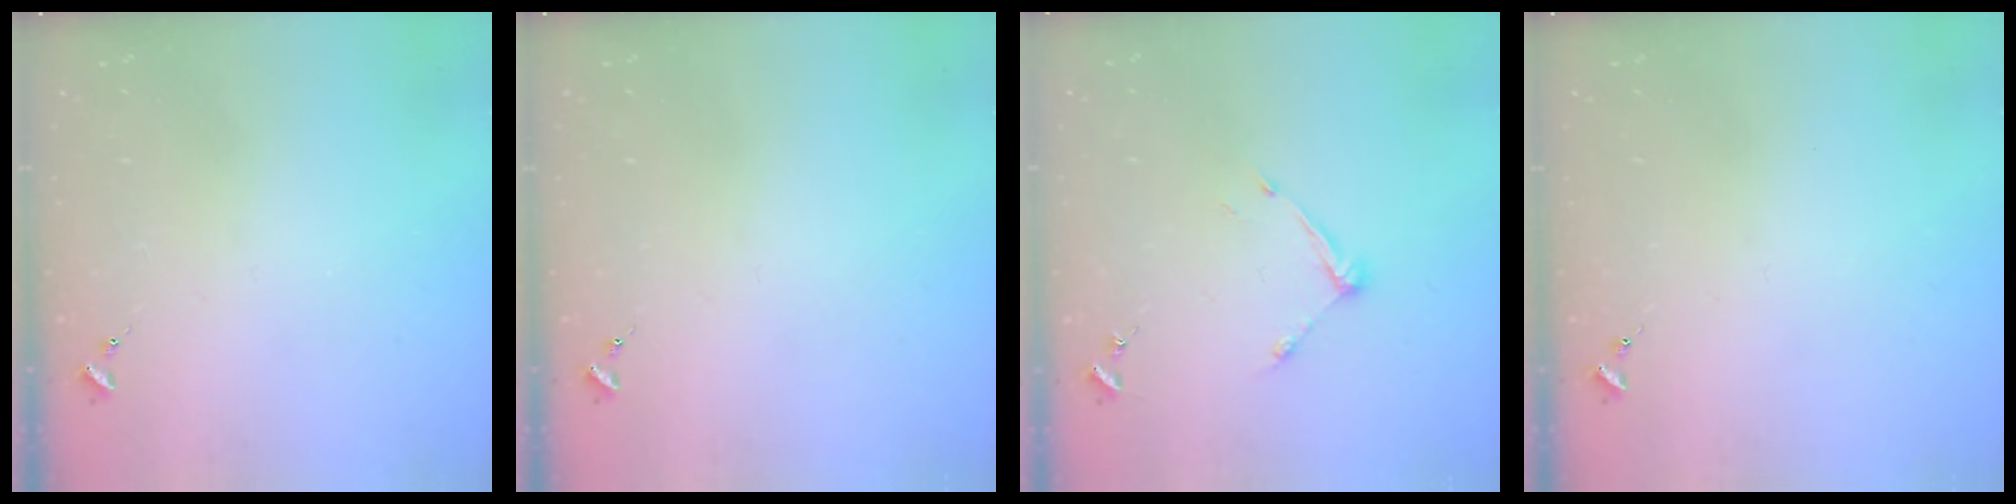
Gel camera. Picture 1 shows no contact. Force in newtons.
{"total": 0.0}
{"total": 7.3, "press": 7.3, "slide": 0.5}
{"total": 0.0}